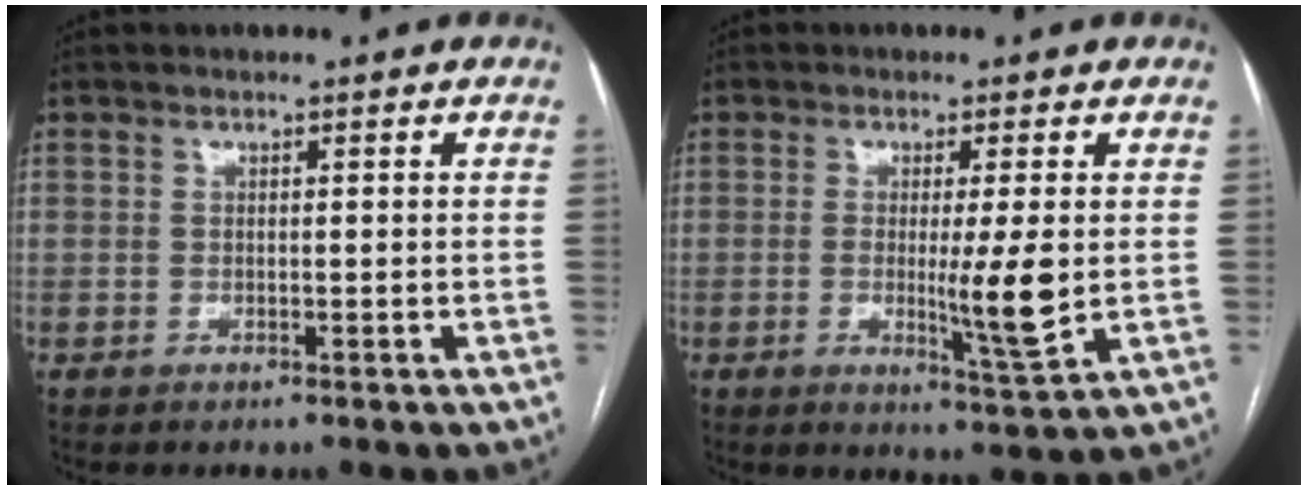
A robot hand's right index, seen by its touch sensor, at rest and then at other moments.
{"total": 7.0, "force": [-0.4, 0.2, 7.0], "torque": [-0.110, -0.015, -0.005]}